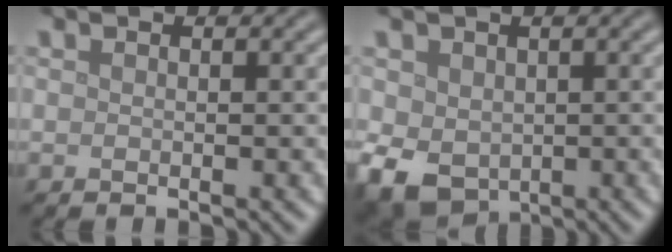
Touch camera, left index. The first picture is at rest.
{"total": 5.9, "force": [-1.2, 4.5, 3.5], "torque": [-0.080, -0.018, -0.017]}